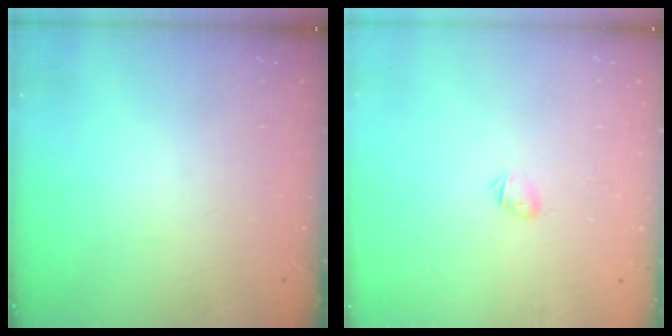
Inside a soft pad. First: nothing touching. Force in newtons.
{"total": 3.3, "press": 3.2, "slide": 0.6}